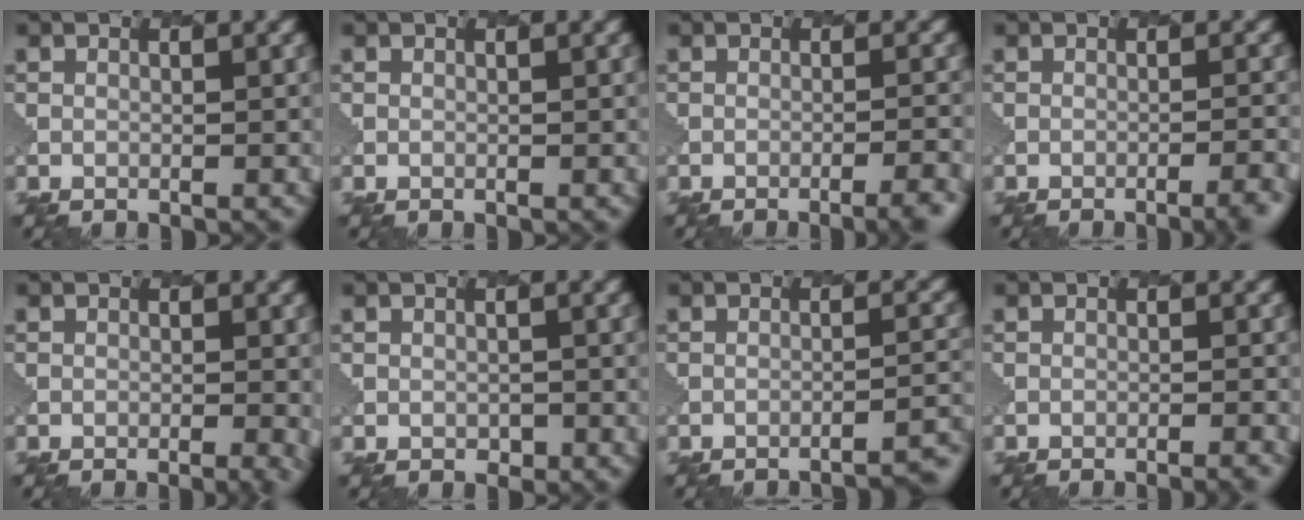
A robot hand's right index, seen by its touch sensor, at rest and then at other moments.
{"total": 0.0}
{"total": 4.3, "force": [-2.9, 1.3, 2.9], "torque": [-0.016, 0.008, -0.035]}
{"total": 3.5, "force": [-2.4, 1.1, 2.4], "torque": [-0.013, 0.011, -0.031]}
{"total": 2.8, "force": [-0.7, 1.3, 2.4], "torque": [-0.009, 0.004, -0.003]}
{"total": 0.8, "force": [-0.1, 0.8, -0.2], "torque": [-0.005, -0.006, -0.004]}
{"total": 4.3, "force": [-4.0, 0.5, 1.7], "torque": [-0.012, 0.016, -0.059]}
{"total": 2.1, "force": [-1.6, 0.5, 1.2], "torque": [-0.005, 0.011, -0.026]}